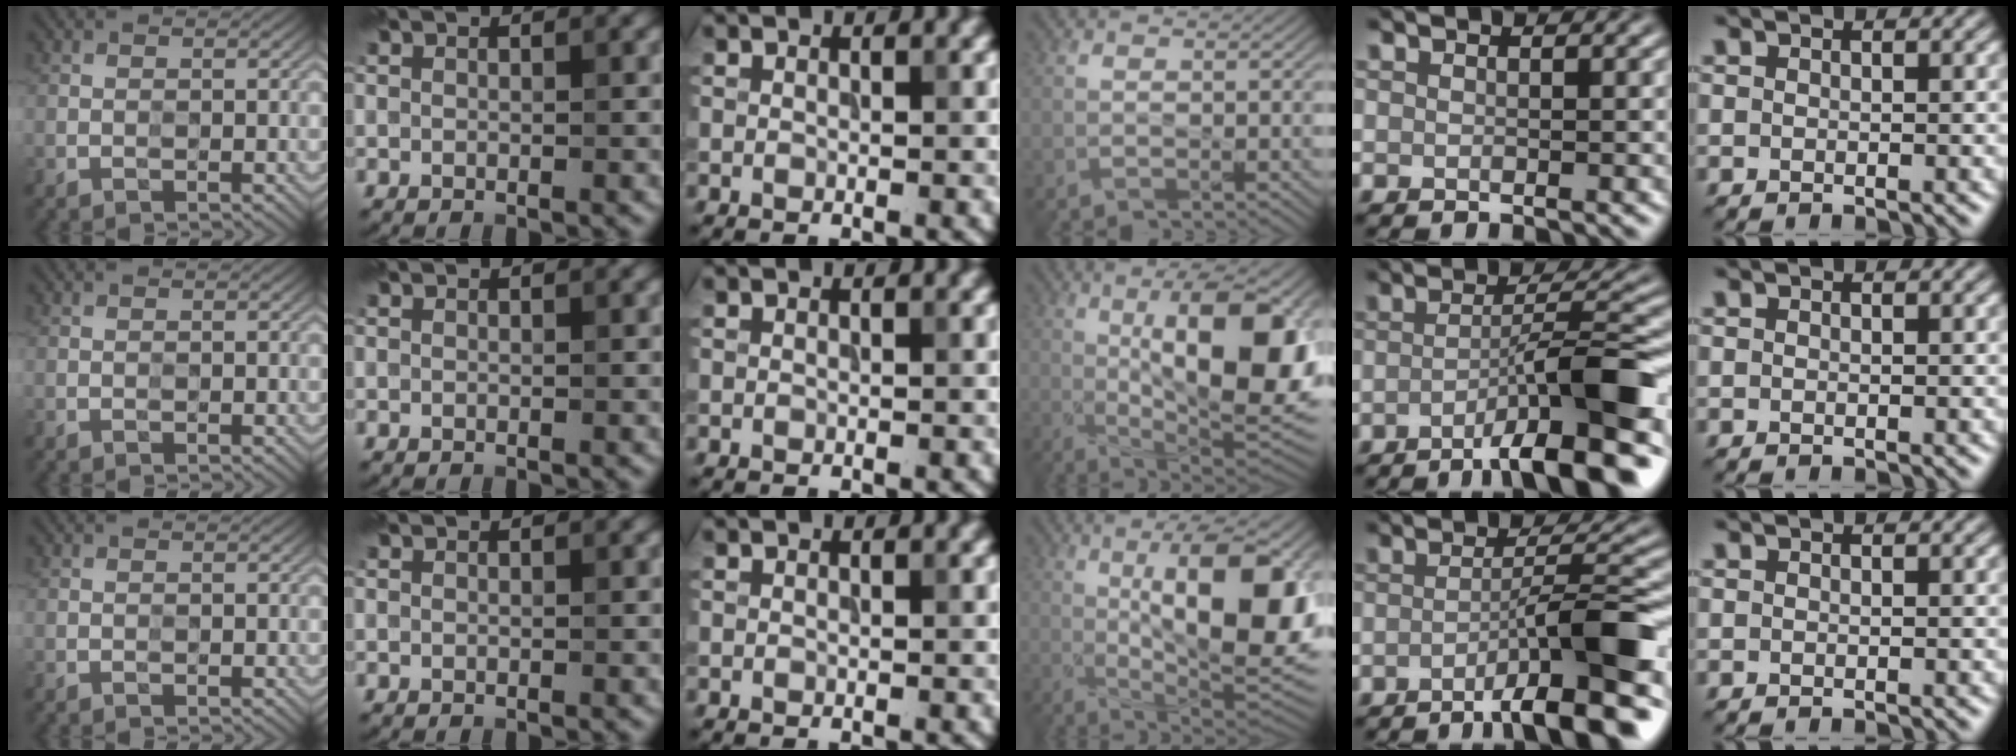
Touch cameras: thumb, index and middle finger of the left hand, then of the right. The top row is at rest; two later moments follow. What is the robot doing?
{"motion": "press", "object": "stopwatch"}